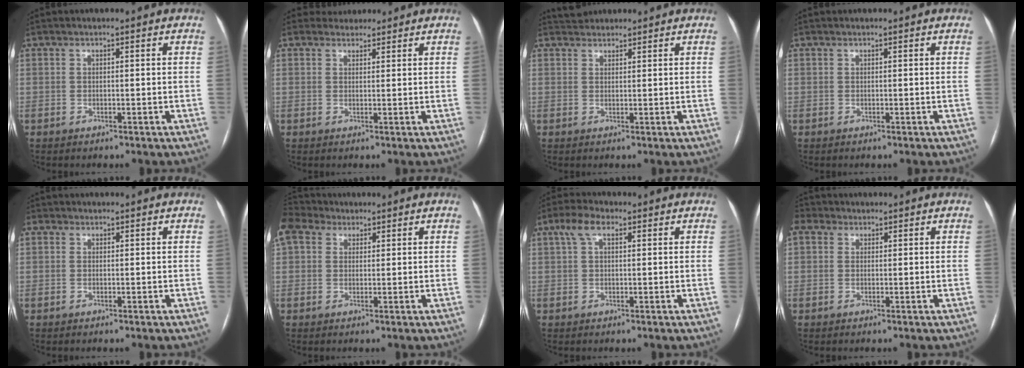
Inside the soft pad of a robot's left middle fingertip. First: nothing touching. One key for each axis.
{"total": 2.7, "fx": 2.4, "fy": 1.1, "fz": -0.3, "tx": 0.008, "ty": 0.017, "tz": 0.037}
{"total": 2.7, "fx": 2.6, "fy": 0.8, "fz": 0.1, "tx": -0.006, "ty": 0.022, "tz": 0.046}
{"total": 0.0}
{"total": 0.7, "fx": 0.1, "fy": 0.6, "fz": 0.4, "tx": -0.014, "ty": 0.003, "tz": 0.000}
{"total": 5.5, "fx": 3.5, "fy": 3.6, "fz": 2.3, "tx": -0.065, "ty": 0.037, "tz": 0.074}
{"total": 3.9, "fx": 1.7, "fy": 1.7, "fz": 3.1, "tx": -0.073, "ty": 0.028, "tz": 0.035}
{"total": 2.6, "fx": 1.0, "fy": 2.0, "fz": 1.3, "tx": -0.037, "ty": 0.022, "tz": 0.020}